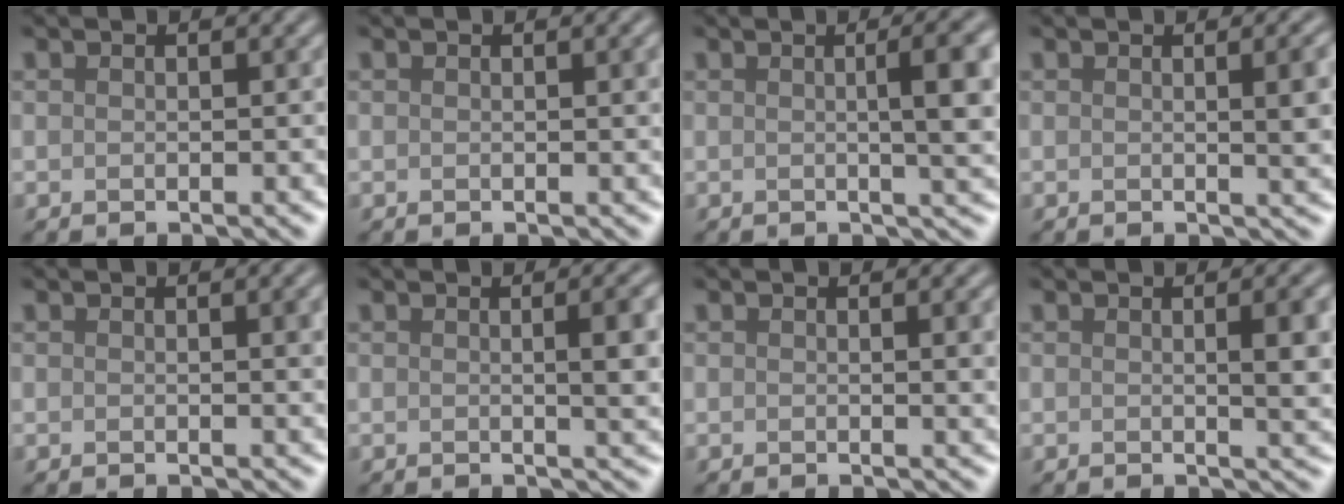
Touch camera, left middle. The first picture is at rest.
{"total": 1.4, "force": [0.3, 0.4, 1.3], "torque": [-0.014, 0.004, 0.002]}
{"total": 6.7, "force": [0.7, 1.9, 6.4], "torque": [-0.063, 0.010, 0.010]}
{"total": 4.2, "force": [0.5, 1.3, 3.9], "torque": [-0.038, 0.009, 0.004]}
{"total": 2.2, "force": [0.4, 0.7, 2.0], "torque": [-0.019, 0.005, 0.002]}
{"total": 4.8, "force": [0.4, 1.4, 4.6], "torque": [-0.047, 0.009, 0.005]}
{"total": 2.6, "force": [0.4, 0.8, 2.4], "torque": [-0.025, 0.002, 0.002]}
{"total": 4.3, "force": [0.5, 1.1, 4.2], "torque": [-0.047, 0.007, 0.005]}